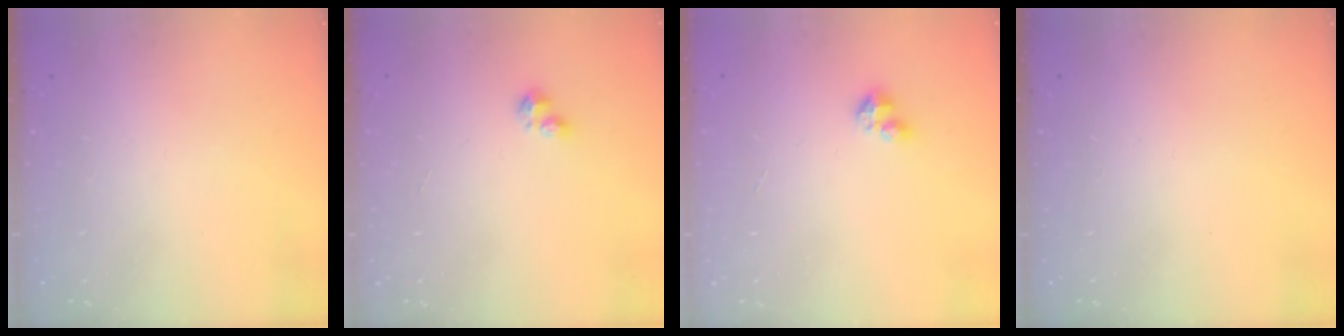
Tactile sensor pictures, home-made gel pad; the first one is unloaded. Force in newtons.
{"total": 2.5, "press": 2.5, "slide": 0.4}
{"total": 2.8, "press": 2.8, "slide": 0.2}
{"total": 0.0}